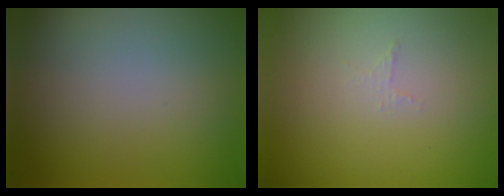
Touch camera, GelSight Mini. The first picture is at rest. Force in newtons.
{"total": 0.7, "press": 0.6, "slide": 0.2}